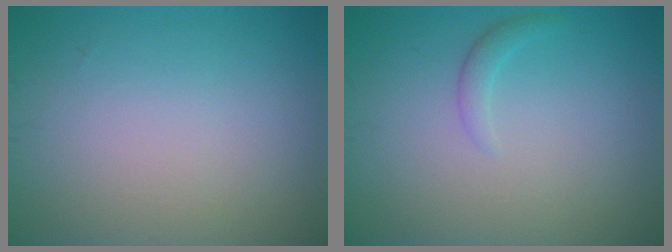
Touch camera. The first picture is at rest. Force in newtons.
{"total": 1.1, "press": 1.1, "slide": 0.1}